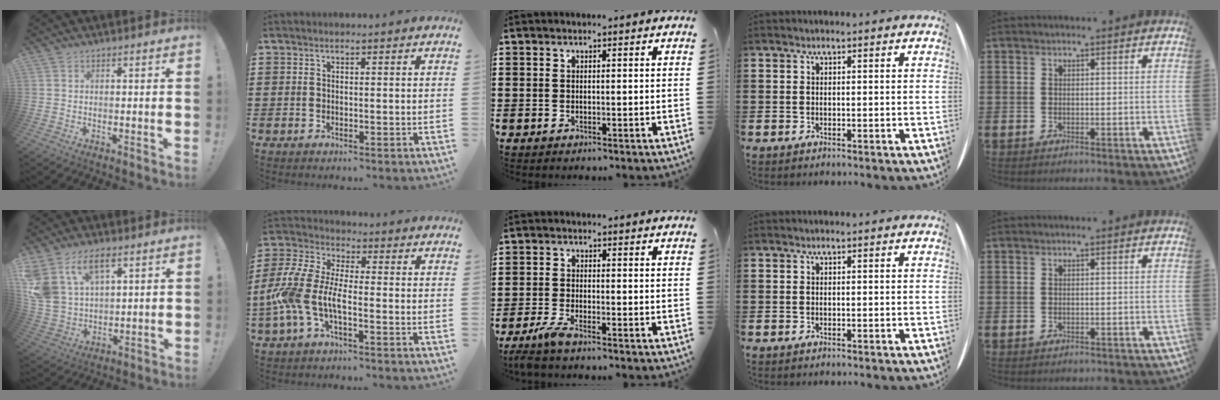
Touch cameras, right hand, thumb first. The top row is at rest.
{"thumb": {"total": 13.9, "force": [7.5, 8.5, 8.1], "torque": [-0.175, -0.039, 0.143]}, "index": {"total": 8.5, "force": [-3.0, 3.7, 7.0], "torque": [-0.192, -0.017, -0.064]}, "middle": {"total": 2.9, "force": [-2.2, 0.0, 1.8], "torque": [-0.054, -0.010, -0.048]}}